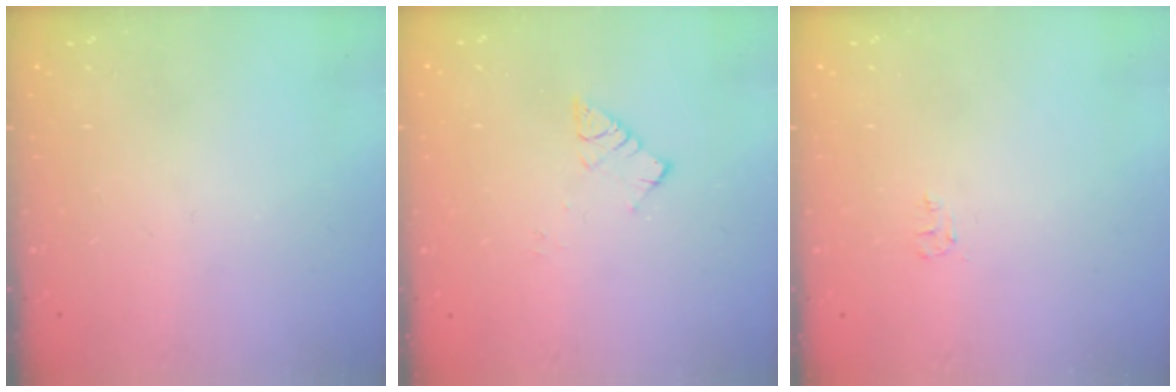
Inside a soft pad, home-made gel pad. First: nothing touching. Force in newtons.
{"total": 5.6, "press": 5.6, "slide": 0.2}
{"total": 4.7, "press": 4.6, "slide": 0.5}